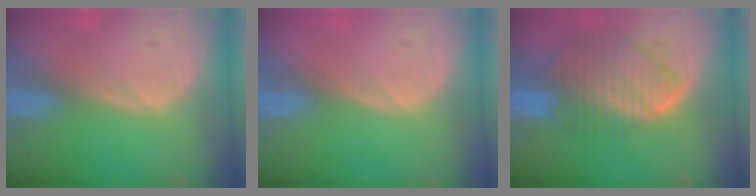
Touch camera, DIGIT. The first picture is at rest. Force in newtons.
{"total": 0.0}
{"total": 10.1, "press": 8.8, "slide": 5.1}